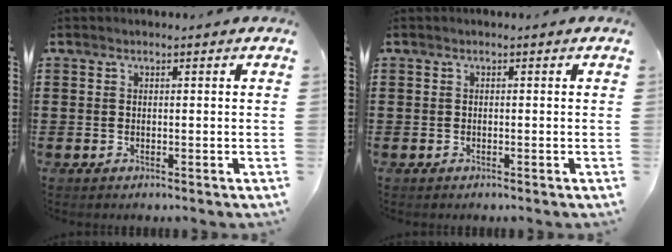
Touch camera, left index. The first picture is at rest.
{"total": 0.0}